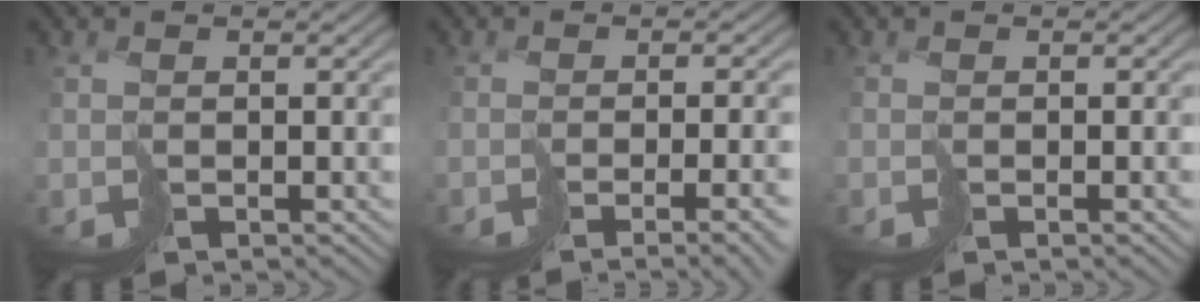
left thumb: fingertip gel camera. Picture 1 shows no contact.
{"total": 6.0, "force": [-3.1, 1.1, 5.0], "torque": [-0.043, -0.018, -0.026]}
{"total": 0.8, "force": [-0.6, -0.4, 0.3], "torque": [-0.001, 0.003, -0.009]}